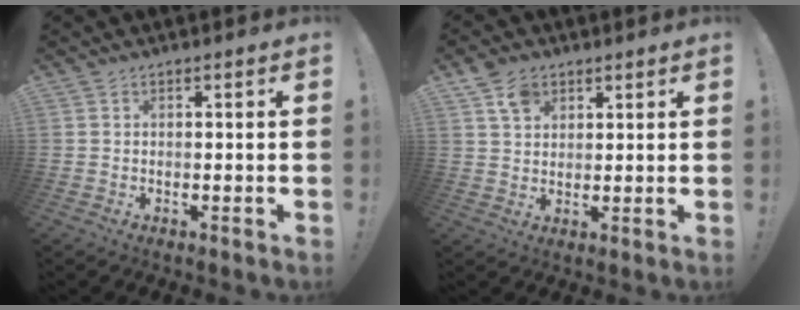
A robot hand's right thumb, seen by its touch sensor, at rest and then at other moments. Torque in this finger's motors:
{"motor_torque": [0.24, 1.69, 0.07, -0.01, 0.00]}